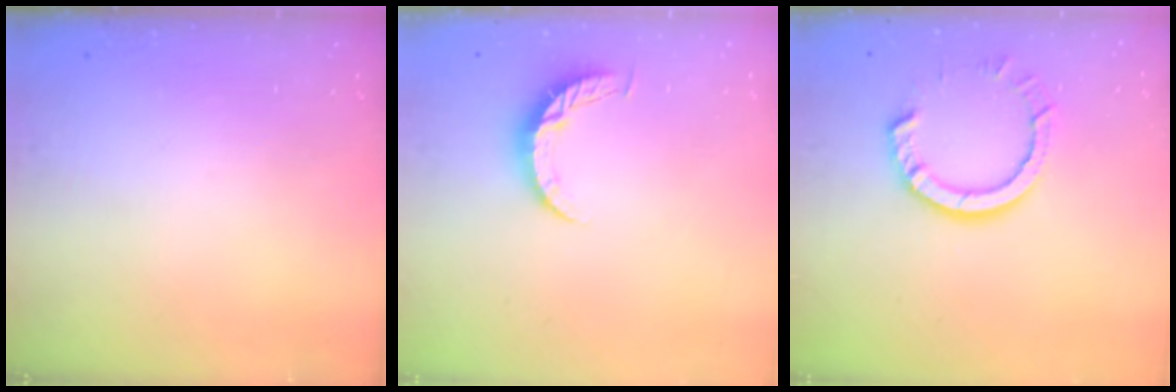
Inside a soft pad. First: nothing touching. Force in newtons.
{"total": 6.1, "press": 6.0, "slide": 0.6}
{"total": 9.4, "press": 9.3, "slide": 0.9}